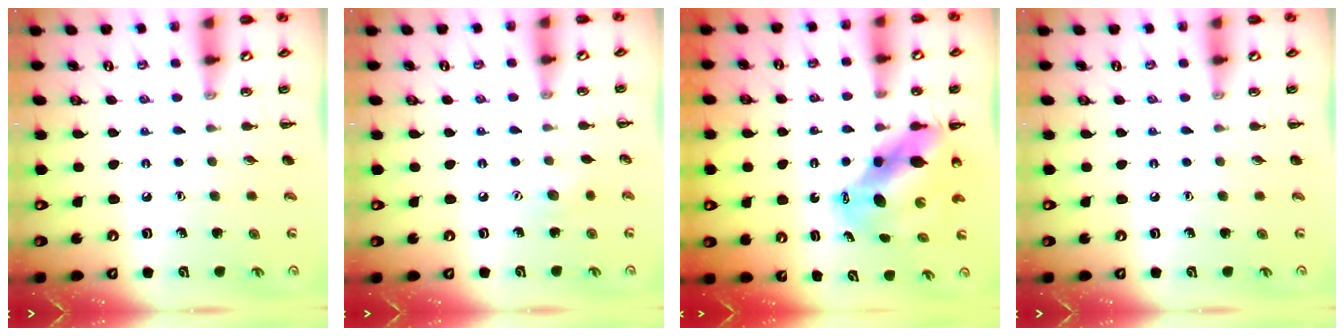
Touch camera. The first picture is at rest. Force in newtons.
{"total": 4.5, "press": 4.3, "slide": 1.1}
{"total": 9.9, "press": 9.6, "slide": 2.6}
{"total": 0.0}